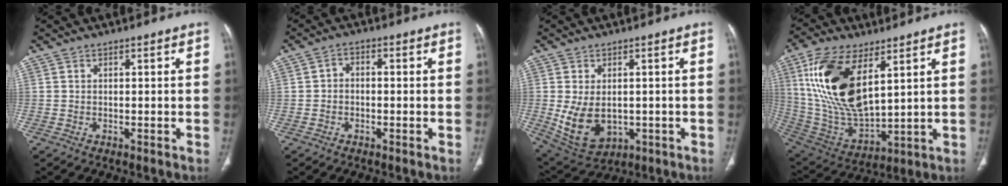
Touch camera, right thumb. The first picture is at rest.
{"total": 2.3, "force": [-0.4, 1.8, 1.3], "torque": [-0.013, 0.010, -0.015]}
{"total": 9.8, "force": [-0.9, 6.6, 7.1], "torque": [-0.117, -0.007, 0.011]}
{"total": 20.2, "force": [7.7, 9.4, 16.2], "torque": [-0.312, -0.030, 0.158]}